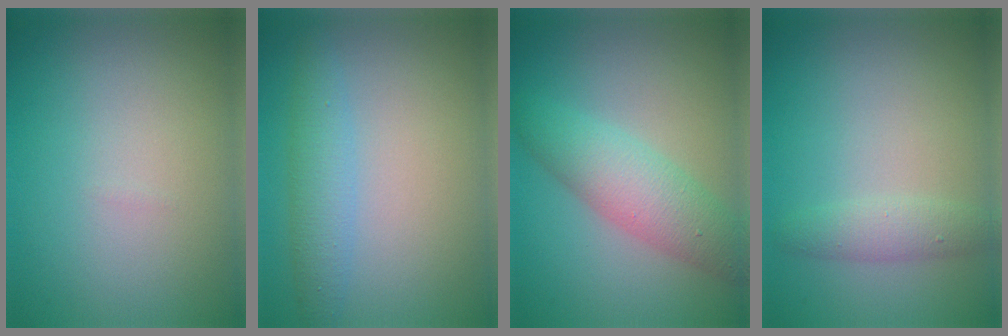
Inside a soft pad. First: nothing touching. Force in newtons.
{"total": 2.8, "press": 2.8, "slide": 0.0}
{"total": 4.7, "press": 4.7, "slide": 0.1}
{"total": 1.9, "press": 1.9, "slide": 0.1}